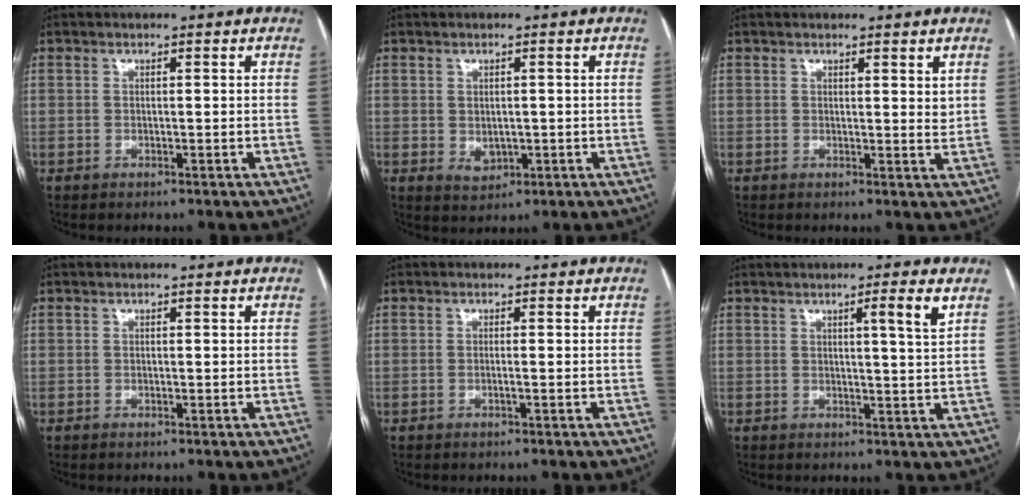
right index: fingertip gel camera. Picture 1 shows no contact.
{"total": 2.8, "force": [-0.2, 2.1, 1.8], "torque": [-0.029, -0.003, 0.009]}
{"total": 2.1, "force": [1.6, 0.5, 1.2], "torque": [-0.016, -0.010, 0.021]}
{"total": 0.0}
{"total": 0.6, "force": [-0.2, -0.2, 0.6], "torque": [-0.009, 0.002, -0.002]}
{"total": 3.7, "force": [1.8, -0.7, 3.2], "torque": [-0.047, -0.008, 0.028]}